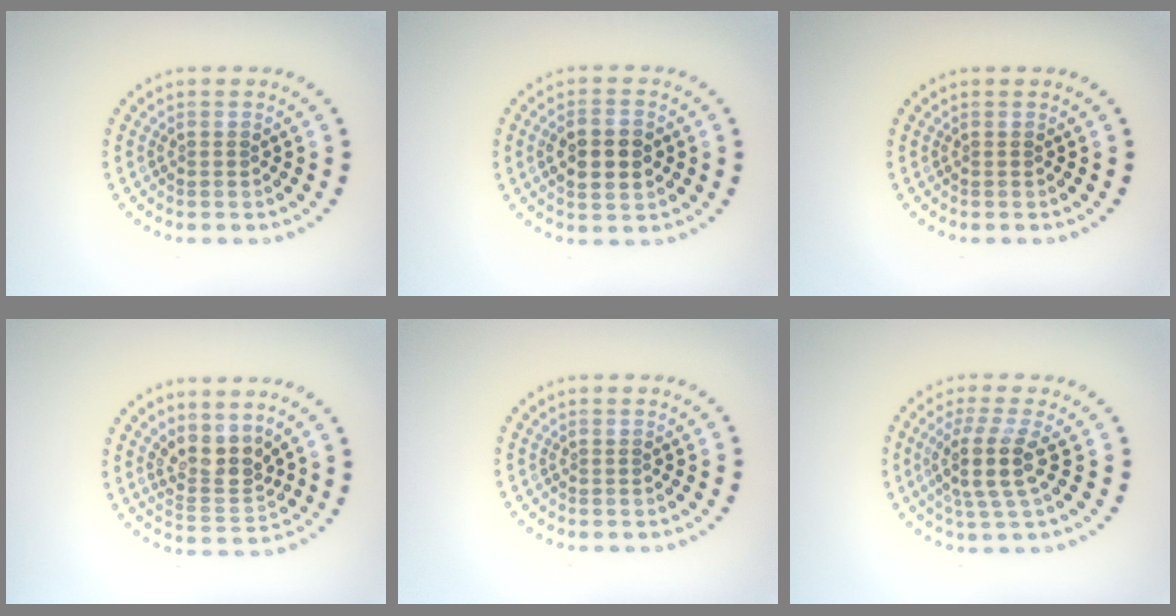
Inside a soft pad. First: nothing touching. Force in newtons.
{"total": 3.5, "press": 3.5, "slide": 0.2}
{"total": 0.0}
{"total": 3.2, "press": 2.5, "slide": 2.0}
{"total": 0.0}
{"total": 3.7, "press": 2.9, "slide": 2.3}